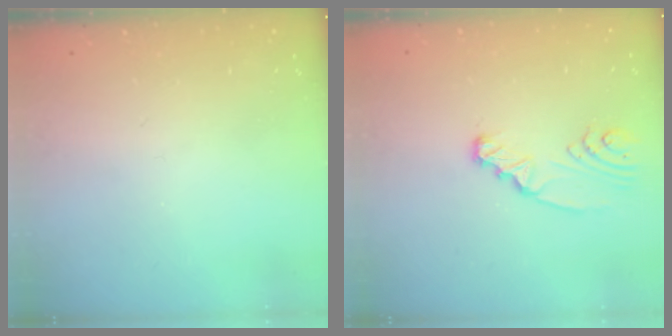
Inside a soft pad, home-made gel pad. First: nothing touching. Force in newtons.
{"total": 4.1, "press": 4.1, "slide": 0.4}